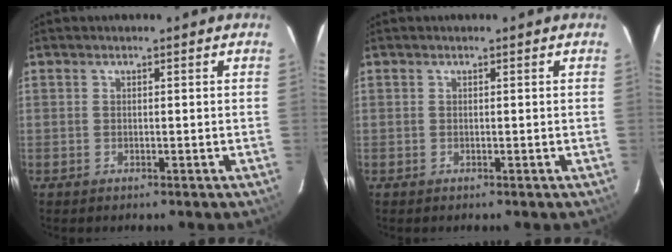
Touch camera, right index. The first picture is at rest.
{"total": 0.0}